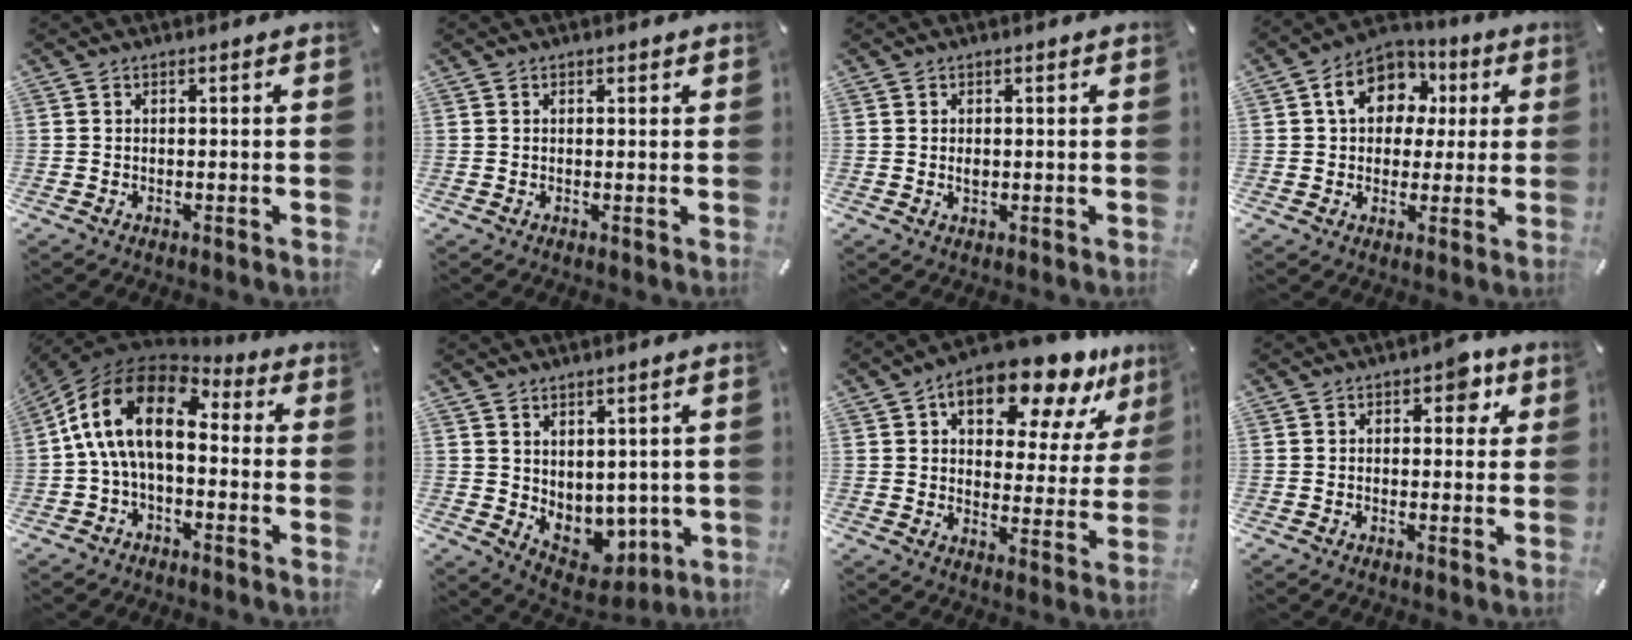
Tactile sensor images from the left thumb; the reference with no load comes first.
{"total": 0.6, "force": [0.3, 0.4, 0.3], "torque": [0.003, -0.001, 0.003]}
{"total": 1.3, "force": [0.1, 0.9, 1.0], "torque": [-0.021, 0.004, 0.001]}
{"total": 11.1, "force": [2.5, 9.1, 5.9], "torque": [-0.097, 0.010, 0.047]}
{"total": 16.0, "force": [1.3, 9.5, 12.8], "torque": [-0.269, 0.014, 0.017]}
{"total": 5.7, "force": [1.5, 5.3, 1.5], "torque": [-0.011, -0.032, 0.038]}
{"total": 17.2, "force": [11.4, 8.0, 10.1], "torque": [-0.137, -0.072, 0.185]}
{"total": 4.6, "force": [1.8, 2.9, 3.1], "torque": [-0.021, -0.005, 0.019]}